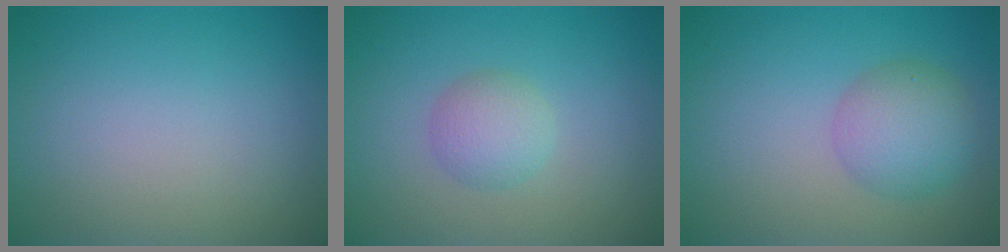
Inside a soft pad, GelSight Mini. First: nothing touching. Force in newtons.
{"total": 2.4, "press": 2.4, "slide": 0.1}
{"total": 4.0, "press": 4.0, "slide": 0.1}